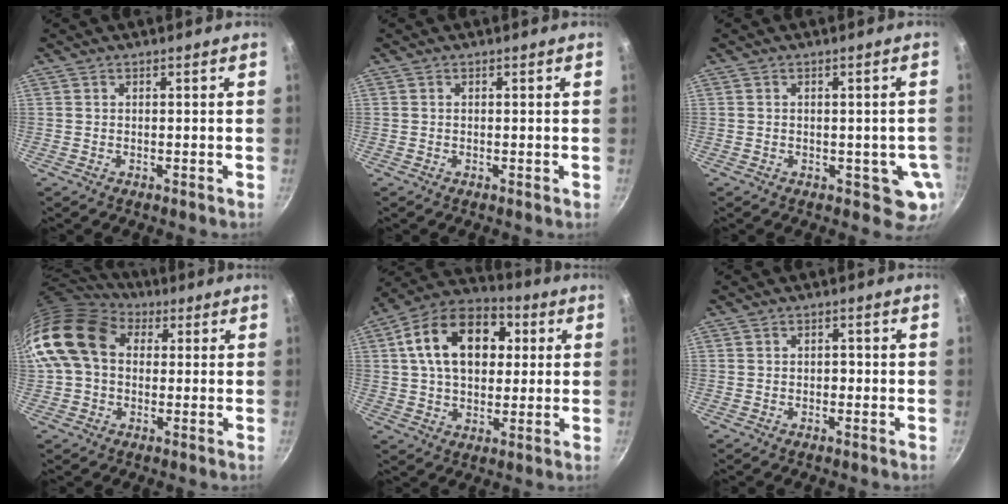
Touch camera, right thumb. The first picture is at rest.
{"total": 0.0}
{"total": 4.7, "force": [-0.8, 3.2, 3.4], "torque": [-0.023, -0.002, -0.009]}
{"total": 15.2, "force": [2.8, 11.4, 9.6], "torque": [-0.162, 0.025, 0.036]}
{"total": 18.3, "force": [4.3, 12.3, 12.8], "torque": [-0.185, 0.019, 0.055]}
{"total": 1.3, "force": [-0.3, 1.0, 0.8], "torque": [-0.007, 0.005, -0.006]}